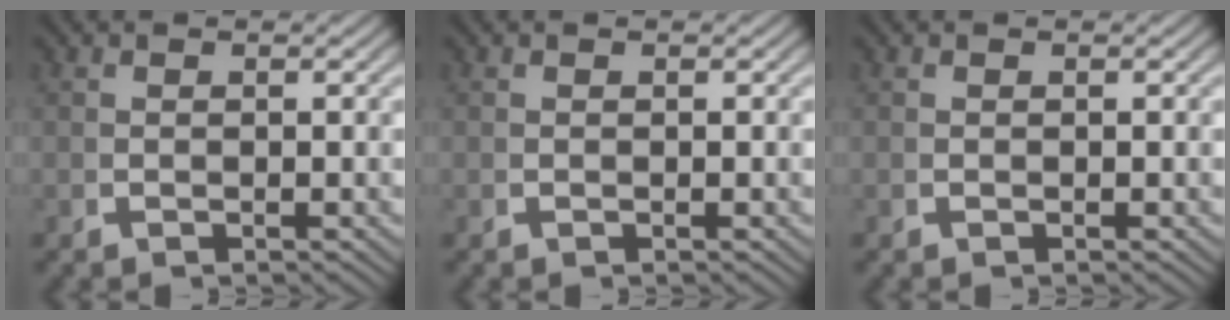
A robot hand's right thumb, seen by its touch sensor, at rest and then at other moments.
{"total": 0.0}
{"total": 0.0}